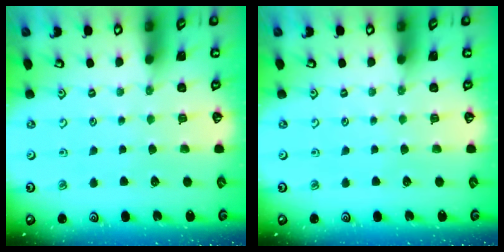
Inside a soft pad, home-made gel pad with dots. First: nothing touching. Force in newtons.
{"total": 0.0}